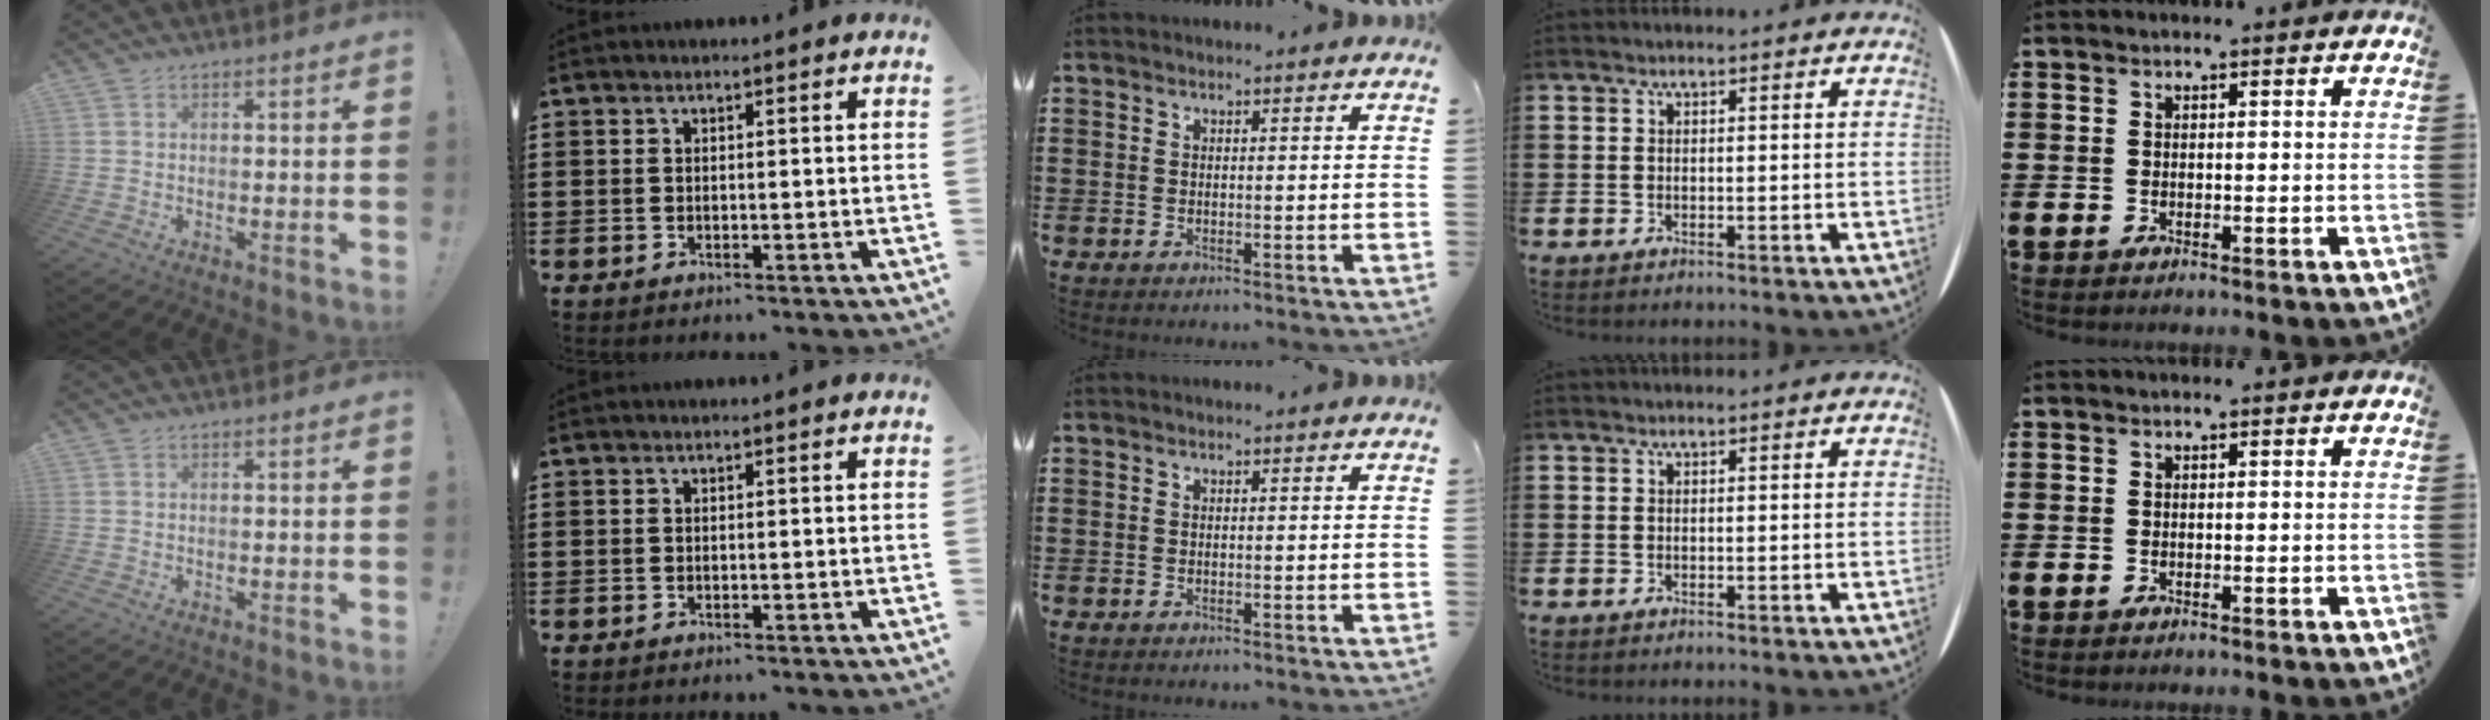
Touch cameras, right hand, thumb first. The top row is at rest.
{}